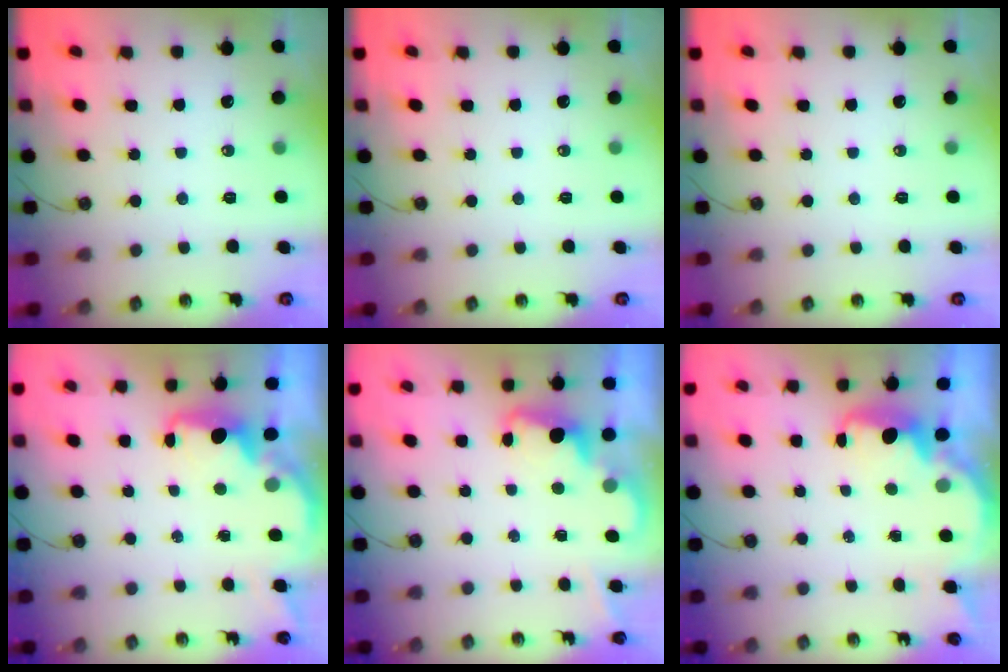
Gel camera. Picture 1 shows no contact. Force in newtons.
{"total": 0.0}
{"total": 0.0}
{"total": 2.4, "press": 2.2, "slide": 0.8}
{"total": 2.4, "press": 2.4, "slide": 0.5}
{"total": 2.9, "press": 2.9, "slide": 0.6}